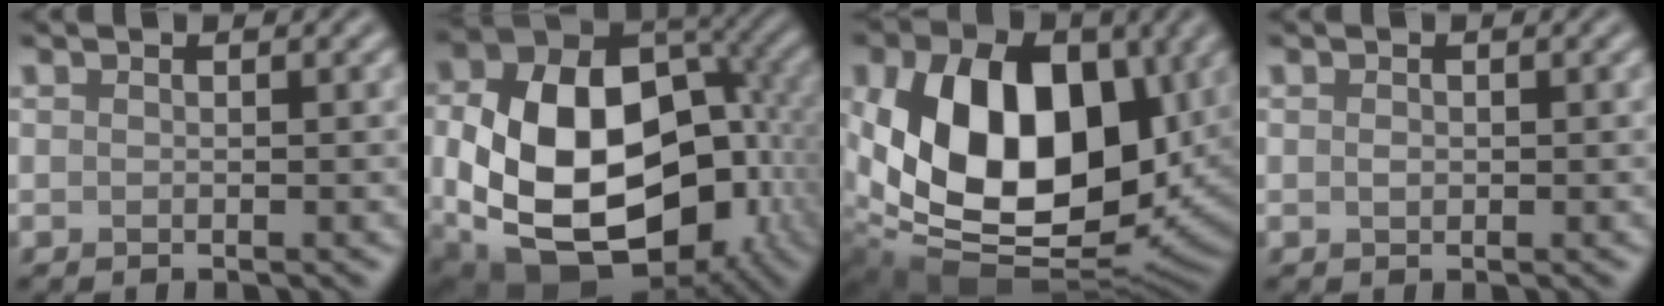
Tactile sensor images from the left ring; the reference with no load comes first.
{"total": 17.8, "force": [-3.2, 12.2, 12.6], "torque": [-0.225, -0.035, -0.023]}
{"total": 14.8, "force": [1.8, 9.9, 10.9], "torque": [-0.184, -0.016, 0.034]}
{"total": 0.7, "force": [0.0, 0.5, 0.4], "torque": [-0.008, -0.001, -0.001]}